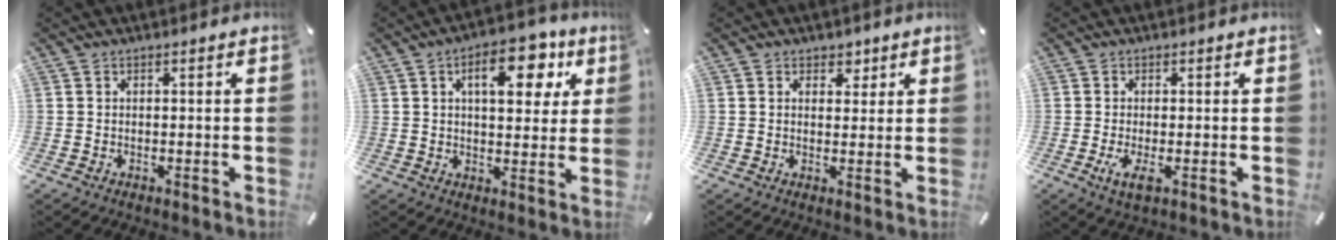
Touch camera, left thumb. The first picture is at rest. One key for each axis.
{"total": 12.5, "fx": 5.1, "fy": 6.6, "fz": 9.3, "tx": -0.123, "ty": -0.011, "tz": 0.078}
{"total": 3.3, "fx": 1.6, "fy": 2.6, "fz": 1.2, "tx": 0.002, "ty": -0.007, "tz": 0.022}
{"total": 3.8, "fx": -0.8, "fy": 1.2, "fz": 3.5, "tx": -0.072, "ty": -0.014, "tz": -0.018}